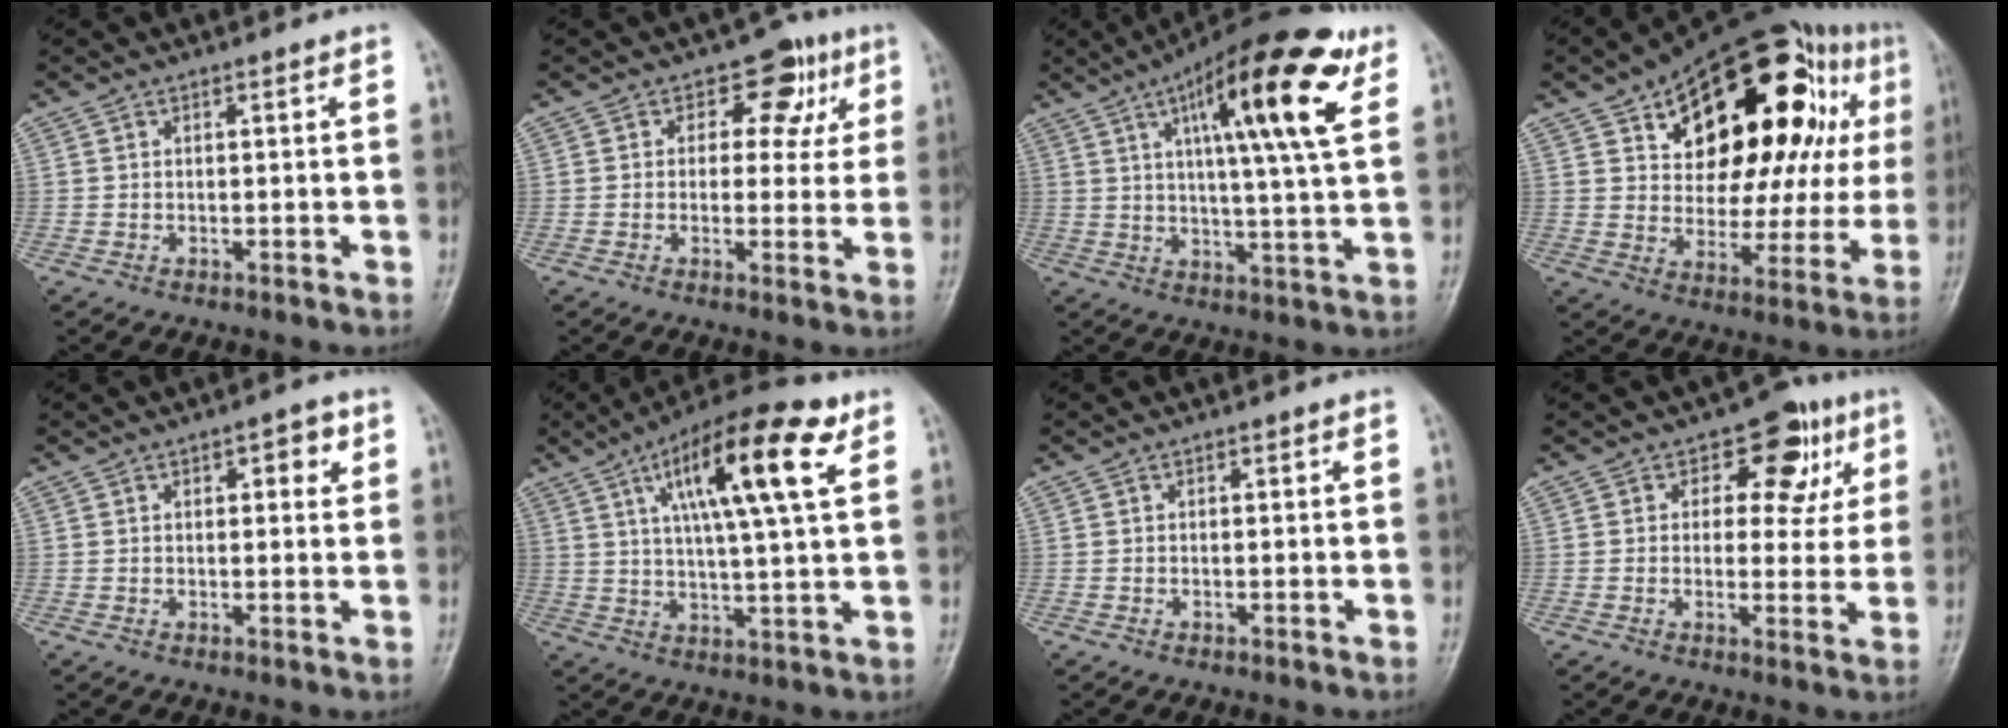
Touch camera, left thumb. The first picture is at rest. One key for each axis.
{"total": 7.3, "fx": 2.7, "fy": 5.5, "fz": 4.0, "tx": 0.006, "ty": 0.000, "tz": 0.024}
{"total": 19.4, "fx": 8.4, "fy": 4.0, "fz": 17.0, "tx": -0.242, "ty": -0.015, "tz": 0.123}
{"total": 30.2, "fx": 10.8, "fy": 16.0, "fz": 23.2, "tx": -0.286, "ty": 0.029, "tz": 0.163}
{"total": 3.9, "fx": 1.6, "fy": 1.9, "fz": 3.1, "tx": -0.023, "ty": -0.001, "tz": 0.016}
{"total": 17.4, "fx": 7.3, "fy": 4.0, "fz": 15.3, "tx": -0.239, "ty": -0.006, "tz": 0.116}
{"total": 0.0}
{"total": 9.2, "fx": 3.6, "fy": 6.4, "fz": 5.5, "tx": -0.012, "ty": -0.005, "tz": 0.039}